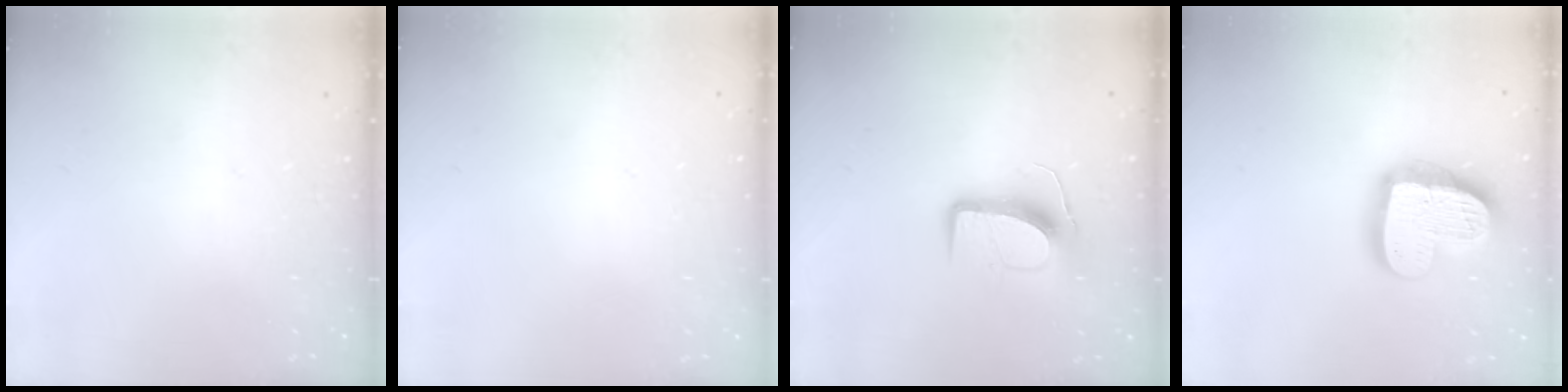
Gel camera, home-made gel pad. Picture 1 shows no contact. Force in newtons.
{"total": 0.0}
{"total": 11.6, "press": 11.6, "slide": 0.1}
{"total": 19.9, "press": 19.9, "slide": 1.6}